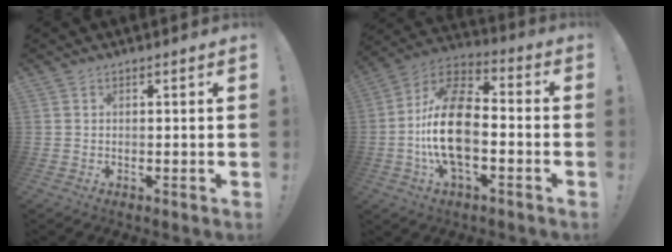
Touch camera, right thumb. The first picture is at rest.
{"total": 19.0, "force": [-3.5, 10.2, 15.7], "torque": [-0.308, 0.025, -0.056]}